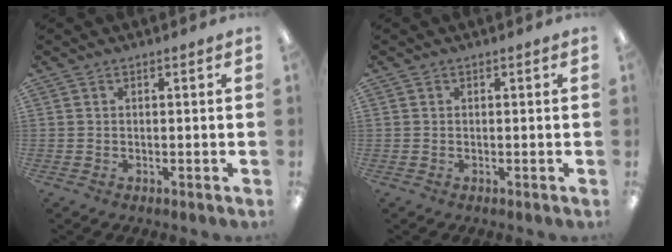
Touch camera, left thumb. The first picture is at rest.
{"total": 0.0}